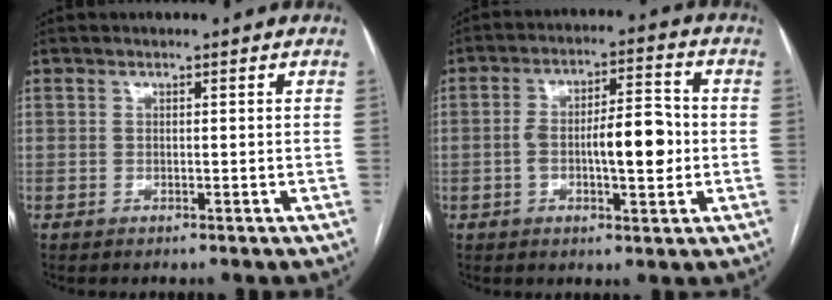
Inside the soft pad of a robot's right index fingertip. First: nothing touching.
{"total": 9.6, "force": [-1.1, 2.7, 9.2], "torque": [-0.155, 0.018, -0.016]}